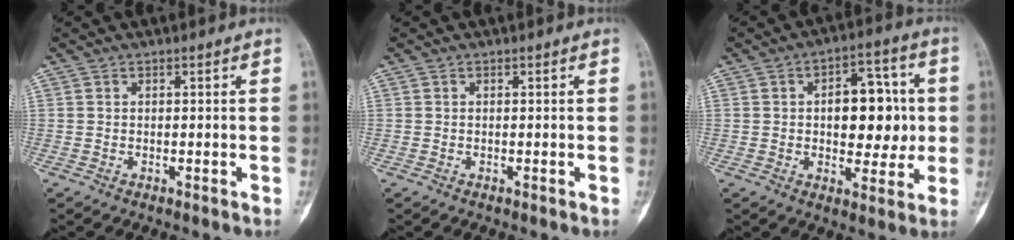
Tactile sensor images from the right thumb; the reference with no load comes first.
{"total": 0.0}
{"total": 13.2, "force": [0.8, 7.7, 10.6], "torque": [-0.099, 0.013, 0.012]}